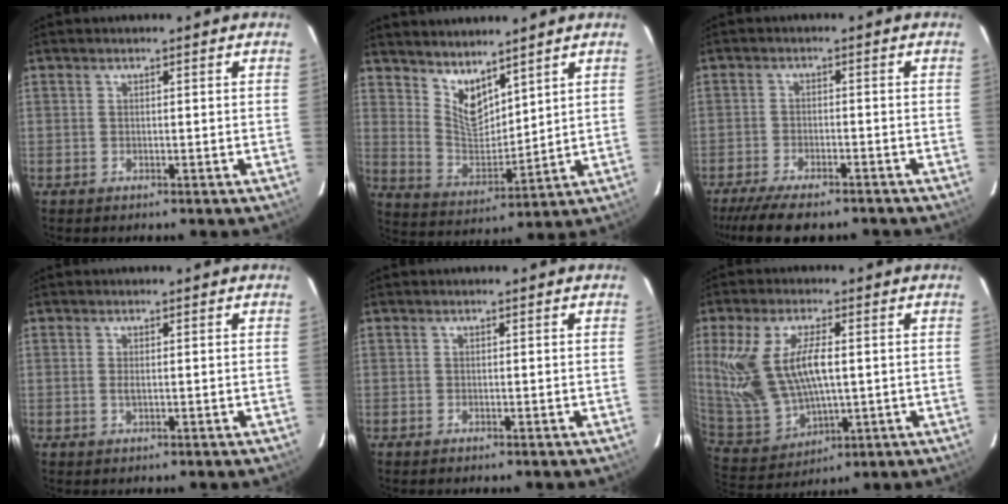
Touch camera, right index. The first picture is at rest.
{"total": 8.7, "force": [6.6, 3.4, 4.6], "torque": [-0.077, -0.009, 0.135]}
{"total": 10.8, "force": [-8.9, 2.9, 5.4], "torque": [-0.123, -0.026, -0.144]}
{"total": 1.3, "force": [-0.1, 0.3, 1.2], "torque": [-0.025, -0.001, 0.000]}
{"total": 0.0}
{"total": 16.3, "force": [2.8, 8.3, 13.7], "torque": [-0.281, -0.005, 0.077]}